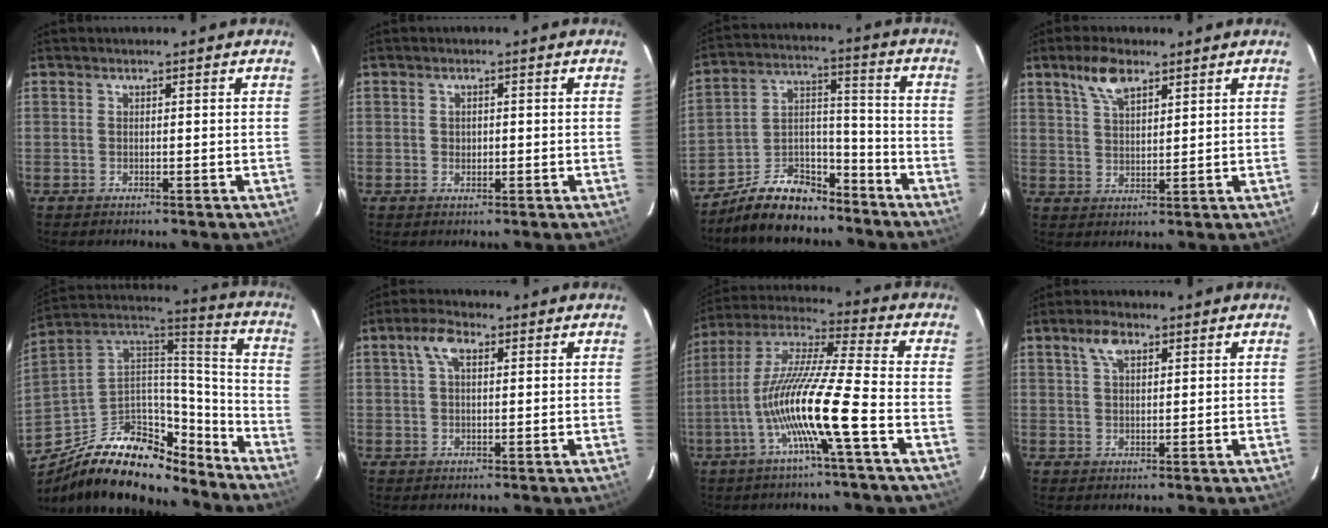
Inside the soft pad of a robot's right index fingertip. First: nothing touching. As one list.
[{"total": 0.7, "force": [0.0, 0.7, 0.2], "torque": [-0.001, 0.001, 0.000]}, {"total": 13.0, "force": [-10.0, 6.2, 5.3], "torque": [-0.108, 0.042, -0.164]}, {"total": 5.9, "force": [4.1, 2.1, 3.6], "torque": [-0.067, 0.009, 0.080]}, {"total": 24.9, "force": [-17.9, 11.0, 13.5], "torque": [-0.246, 0.026, -0.279]}, {"total": 4.0, "force": [1.8, 1.8, 3.1], "torque": [-0.060, 0.013, 0.033]}, {"total": 14.7, "force": [-5.8, -1.1, 13.5], "torque": [-0.254, -0.009, -0.118]}, {"total": 3.5, "force": [2.2, 1.5, 2.3], "torque": [-0.043, 0.009, 0.041]}]